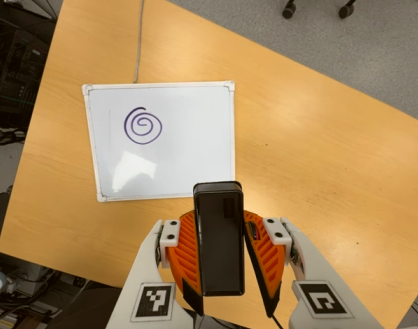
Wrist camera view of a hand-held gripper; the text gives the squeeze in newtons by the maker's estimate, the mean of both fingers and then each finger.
{"total": 5.7, "left": 5.2, "right": 6.2}